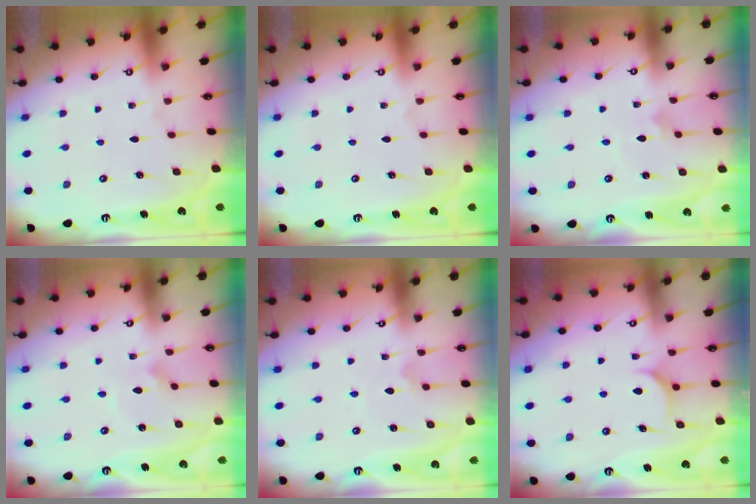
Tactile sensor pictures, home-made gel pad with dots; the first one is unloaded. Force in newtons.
{"total": 0.0}
{"total": 2.3, "press": 2.3, "slide": 0.1}
{"total": 2.3, "press": 2.3, "slide": 0.1}
{"total": 2.3, "press": 2.3, "slide": 0.2}
{"total": 4.6, "press": 4.6, "slide": 0.2}